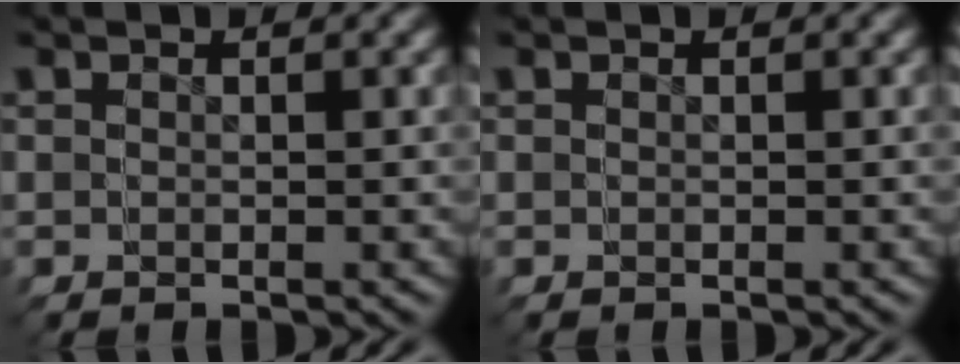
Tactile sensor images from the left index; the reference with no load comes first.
{"total": 0.0}